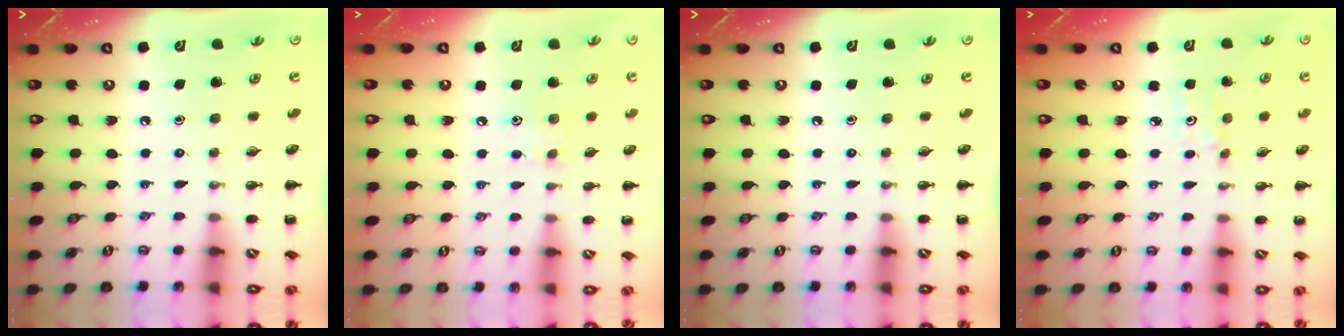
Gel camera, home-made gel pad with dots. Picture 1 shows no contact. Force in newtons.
{"total": 5.9, "press": 5.8, "slide": 1.3}
{"total": 0.0}
{"total": 2.8, "press": 2.6, "slide": 0.9}